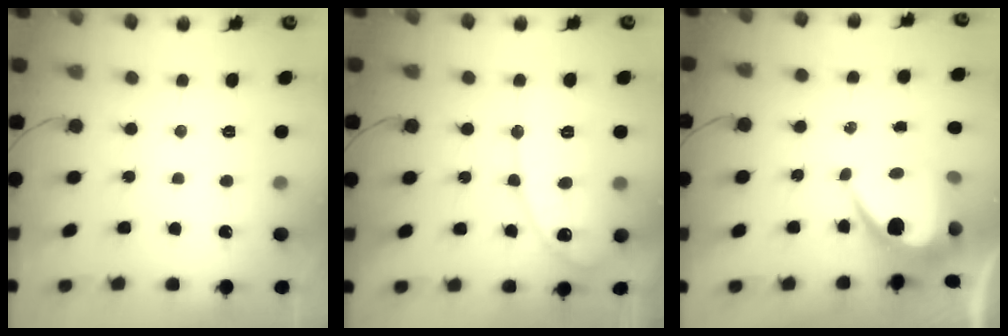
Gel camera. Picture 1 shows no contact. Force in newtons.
{"total": 12.7, "press": 12.7, "slide": 0.9}
{"total": 8.6, "press": 8.5, "slide": 0.8}